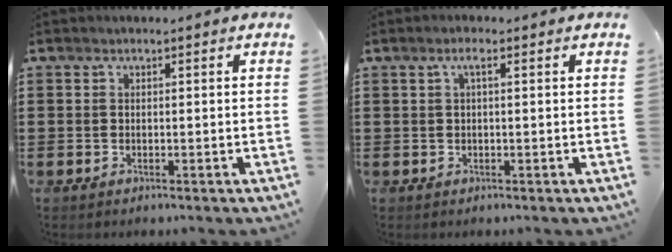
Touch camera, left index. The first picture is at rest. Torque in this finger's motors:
{"motor_torque": [-0.39, 0.79, 0.00, -0.01]}